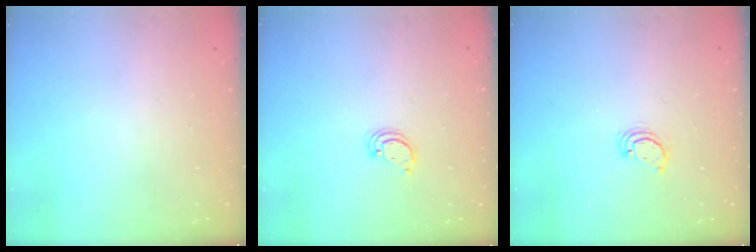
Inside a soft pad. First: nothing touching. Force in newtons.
{"total": 2.6, "press": 2.6, "slide": 0.2}
{"total": 2.6, "press": 2.6, "slide": 0.3}